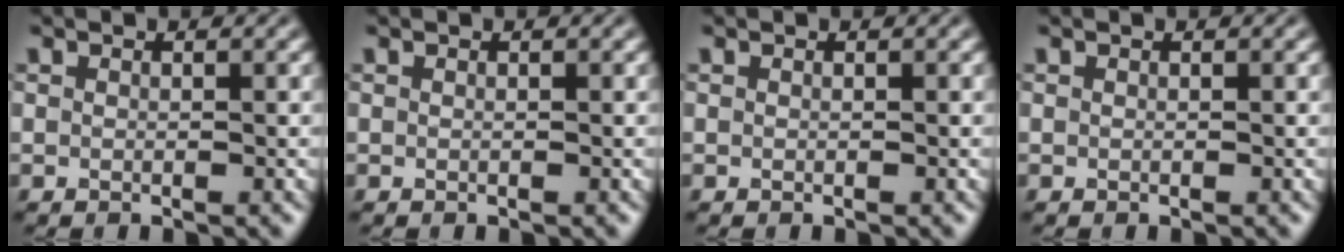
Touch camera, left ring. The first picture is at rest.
{"total": 0.0}
{"total": 0.0}
{"total": 0.0}